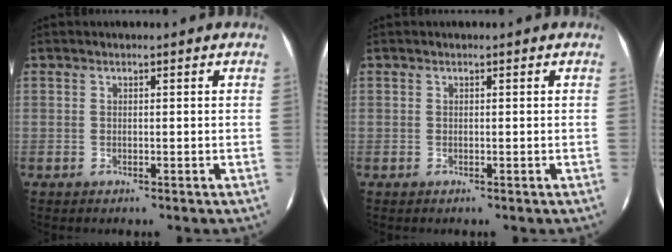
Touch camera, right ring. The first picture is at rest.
{"total": 0.0}